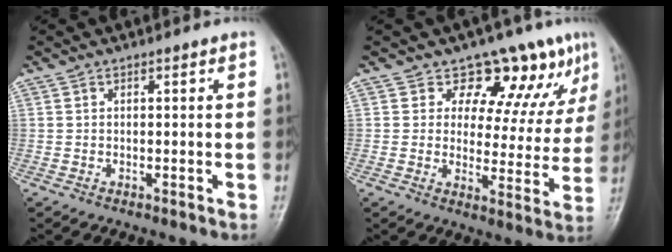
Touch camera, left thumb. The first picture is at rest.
{"total": 11.7, "force": [8.4, 6.2, 5.1], "torque": [-0.019, -0.053, 0.100]}